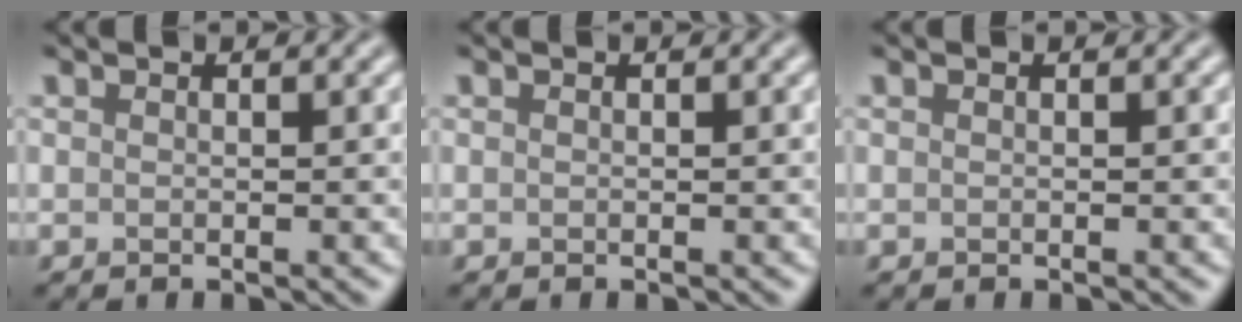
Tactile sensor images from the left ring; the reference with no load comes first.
{"total": 0.0}
{"total": 0.0}